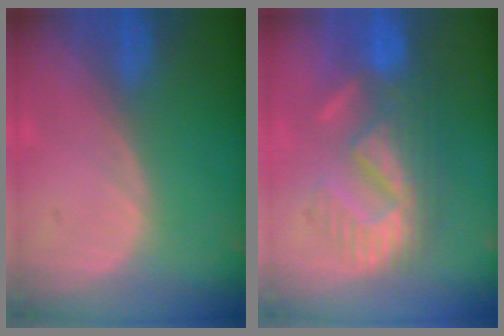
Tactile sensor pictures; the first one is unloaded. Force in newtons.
{"total": 9.2, "press": 8.9, "slide": 2.3}